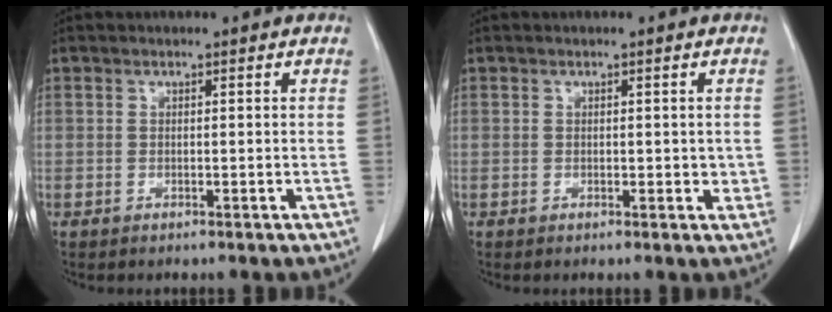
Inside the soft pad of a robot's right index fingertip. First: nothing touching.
{"total": 1.8, "force": [0.1, 1.2, 1.3], "torque": [-0.011, 0.000, 0.003]}